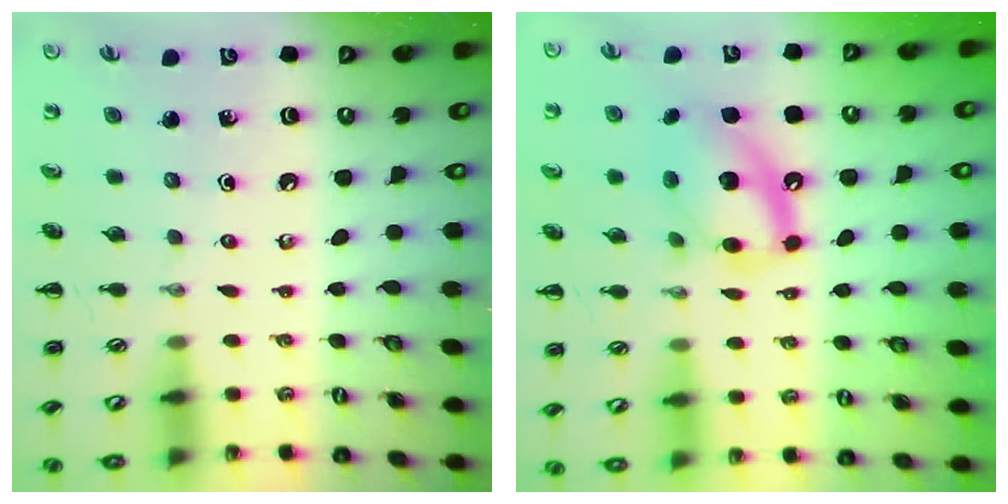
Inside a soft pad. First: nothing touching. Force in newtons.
{"total": 13.4, "press": 13.1, "slide": 2.5}